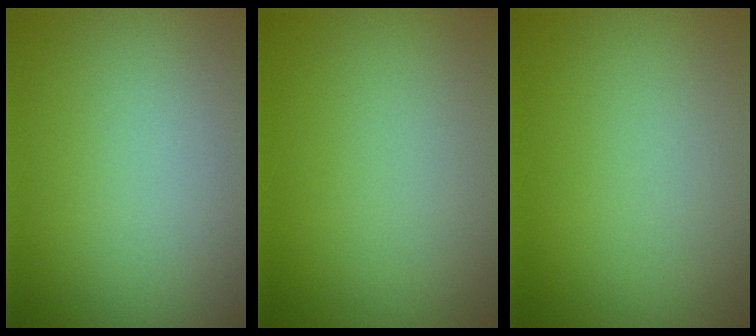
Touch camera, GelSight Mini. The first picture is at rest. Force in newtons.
{"total": 0.0}
{"total": 0.0}